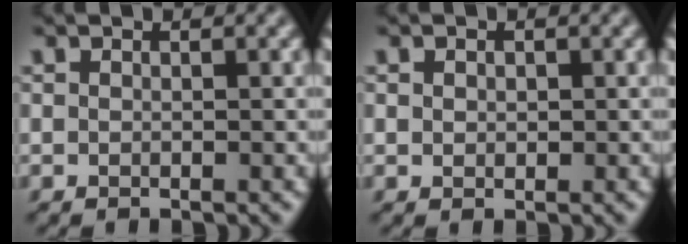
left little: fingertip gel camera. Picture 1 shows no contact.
{"total": 0.6, "force": [0.1, 0.5, 0.3], "torque": [-0.008, 0.001, 0.002]}